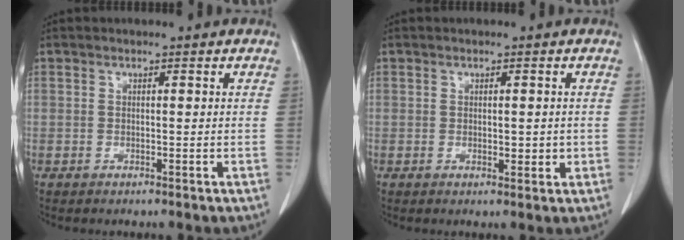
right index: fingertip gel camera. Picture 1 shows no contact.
{"total": 2.8, "force": [-0.2, 1.4, 2.4], "torque": [-0.040, 0.002, 0.003]}